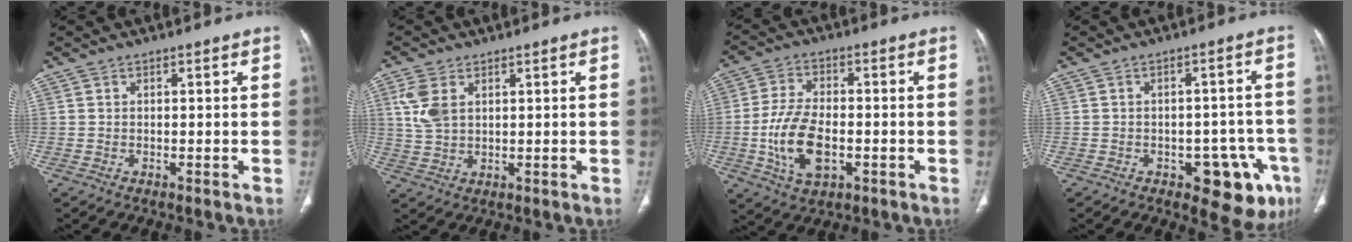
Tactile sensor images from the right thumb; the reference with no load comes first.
{"total": 6.0, "force": [2.1, 3.7, 4.3], "torque": [-0.099, 0.000, 0.051]}
{"total": 11.8, "force": [-2.6, 6.6, 9.5], "torque": [-0.180, 0.009, -0.044]}
{"total": 11.1, "force": [-5.2, 5.6, 8.1], "torque": [-0.061, 0.026, -0.058]}